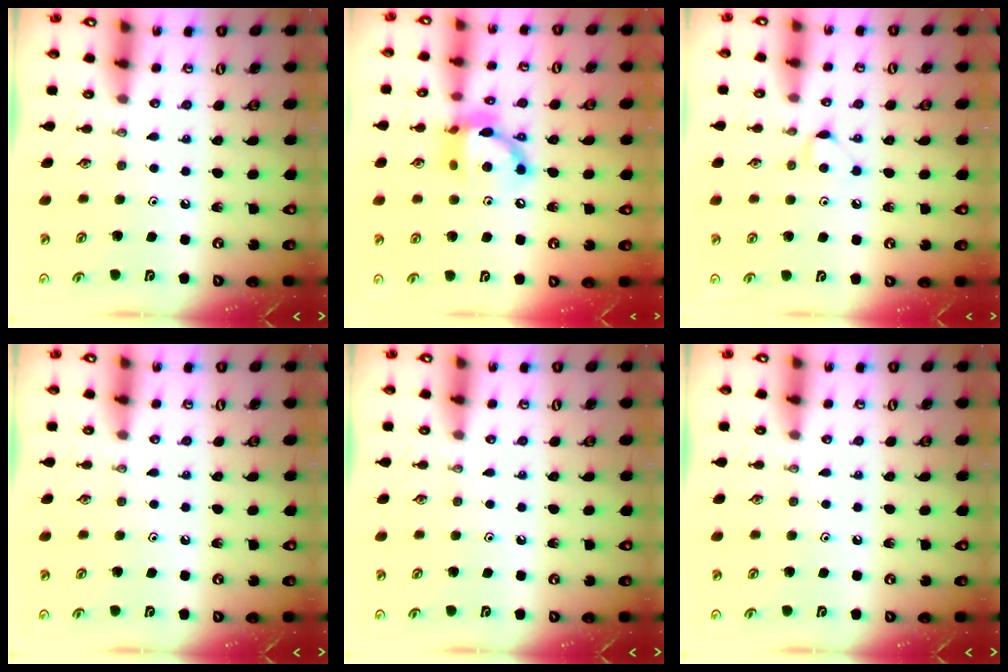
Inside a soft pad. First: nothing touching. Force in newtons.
{"total": 13.1, "press": 13.1, "slide": 0.8}
{"total": 5.1, "press": 5.1, "slide": 0.7}
{"total": 0.0}
{"total": 0.0}
{"total": 0.0}